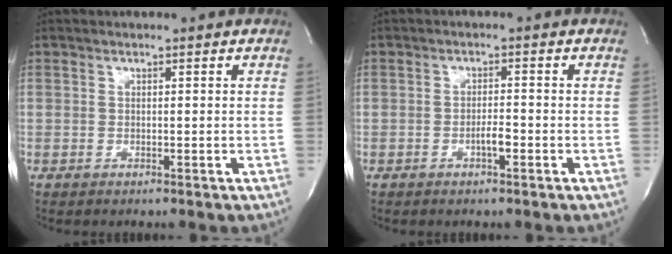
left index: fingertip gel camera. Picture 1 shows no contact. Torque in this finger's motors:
{"motor_torque": [0.49, 0.00, 0.02, 0.01]}